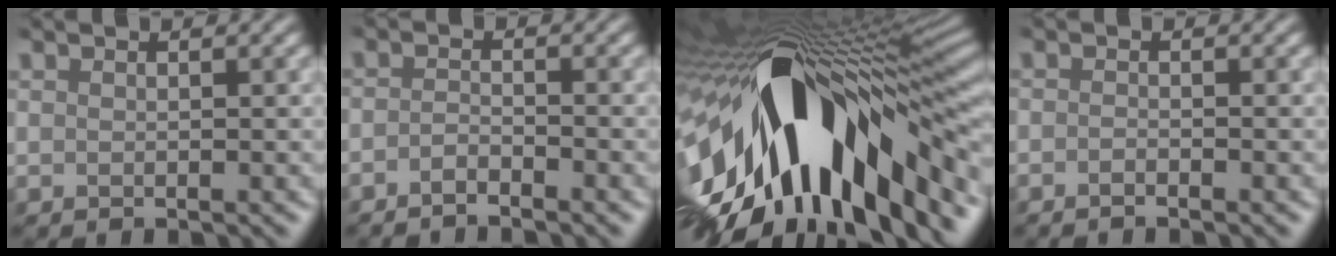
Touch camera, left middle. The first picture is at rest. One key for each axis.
{"total": 1.4, "fx": -1.3, "fy": 0.0, "fz": 0.5, "tx": -0.015, "ty": 0.006, "tz": -0.028}
{"total": 17.8, "fx": -5.4, "fy": 8.3, "fz": 14.8, "tx": -0.258, "ty": -0.009, "tz": -0.083}
{"total": 0.8, "fx": -0.7, "fy": -0.1, "fz": 0.4, "tx": -0.009, "ty": 0.004, "tz": -0.014}